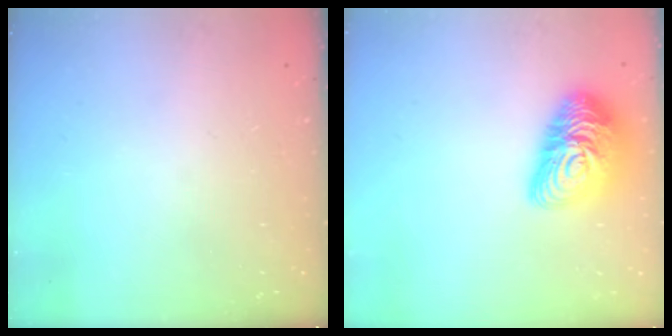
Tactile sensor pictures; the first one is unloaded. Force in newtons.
{"total": 16.8, "press": 16.8, "slide": 1.0}